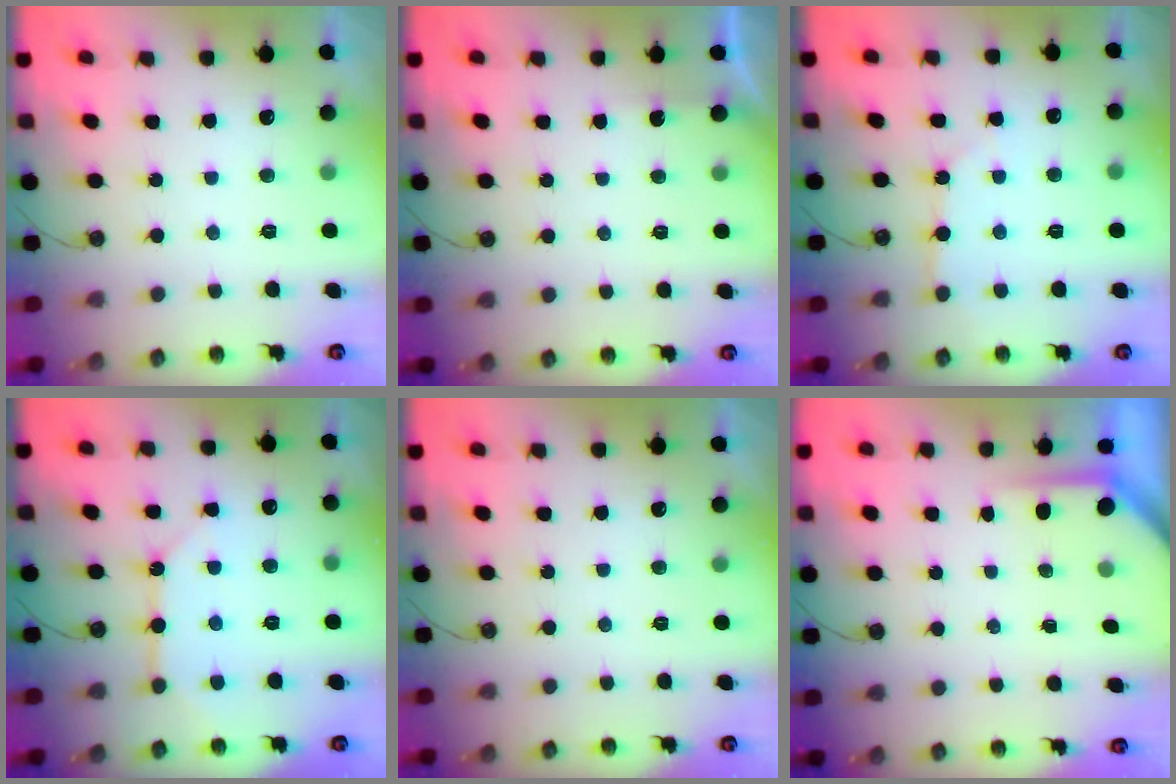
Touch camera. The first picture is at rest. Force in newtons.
{"total": 1.5, "press": 1.4, "slide": 0.3}
{"total": 3.4, "press": 3.4, "slide": 0.3}
{"total": 8.3, "press": 8.3, "slide": 0.6}
{"total": 0.0}
{"total": 3.3, "press": 3.3, "slide": 0.3}